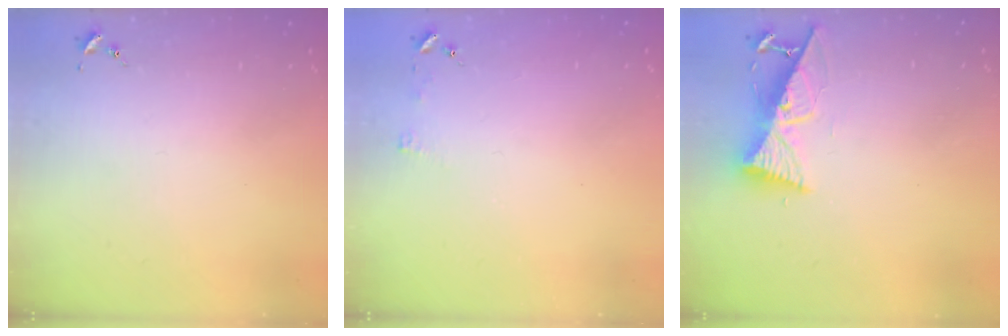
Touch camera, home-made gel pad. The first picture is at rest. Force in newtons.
{"total": 3.4, "press": 3.3, "slide": 0.3}
{"total": 10.6, "press": 10.5, "slide": 1.2}